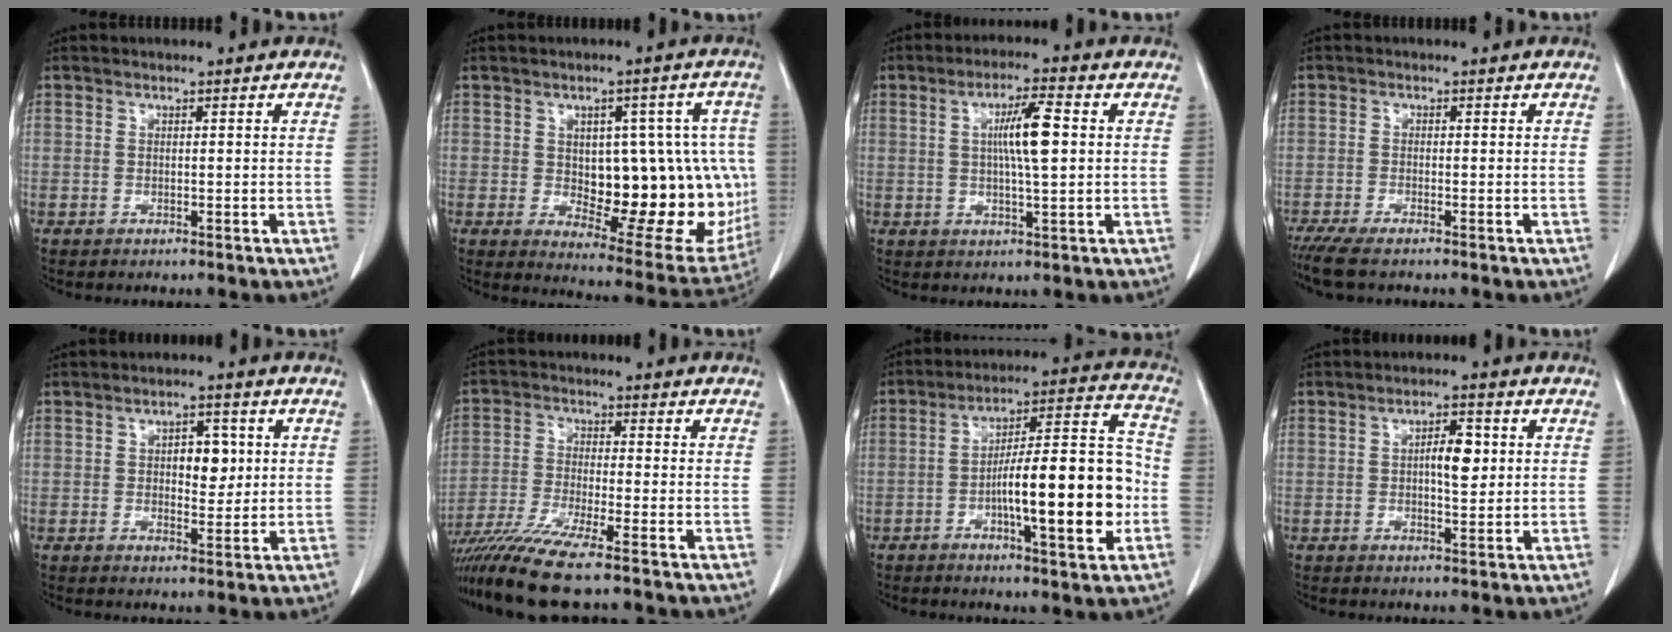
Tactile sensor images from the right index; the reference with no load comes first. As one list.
[{"total": 19.5, "force": [-0.7, 9.0, 17.3], "torque": [-0.187, 0.017, 0.022]}, {"total": 7.1, "force": [1.1, 0.5, 7.0], "torque": [-0.122, 0.003, 0.016]}, {"total": 4.3, "force": [-3.5, 0.3, 2.5], "torque": [-0.042, -0.010, -0.062]}, {"total": 4.7, "force": [1.0, 2.5, 3.9], "torque": [-0.055, 0.006, 0.017]}, {"total": 11.1, "force": [-8.8, -0.6, 6.8], "torque": [-0.122, -0.031, -0.154]}, {"total": 17.3, "force": [-4.0, 2.9, 16.6], "torque": [-0.255, 0.020, -0.059]}, {"total": 4.8, "force": [0.8, 1.6, 4.4], "torque": [-0.071, 0.004, 0.012]}]